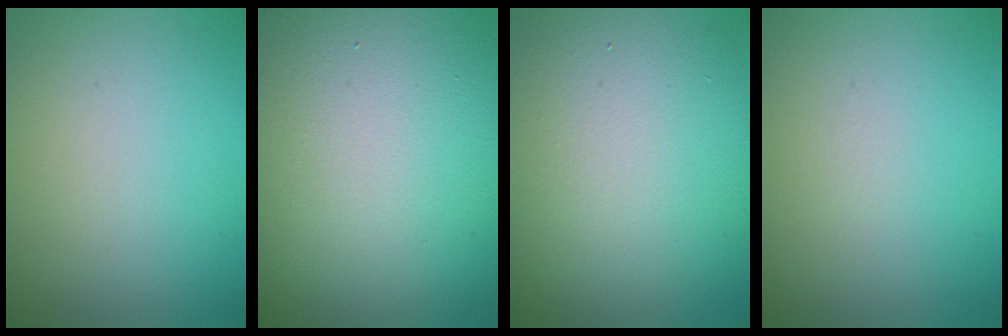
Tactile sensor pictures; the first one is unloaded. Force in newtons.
{"total": 19.2, "press": 19.2, "slide": 0.7}
{"total": 13.9, "press": 13.9, "slide": 1.0}
{"total": 0.0}